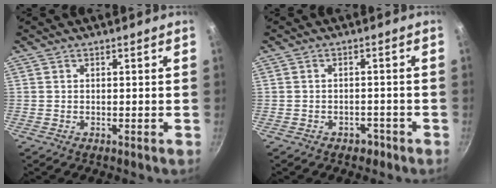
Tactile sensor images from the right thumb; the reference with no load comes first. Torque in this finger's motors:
{"motor_torque": [-0.27, 0.00, -0.29, 0.08, -0.02]}